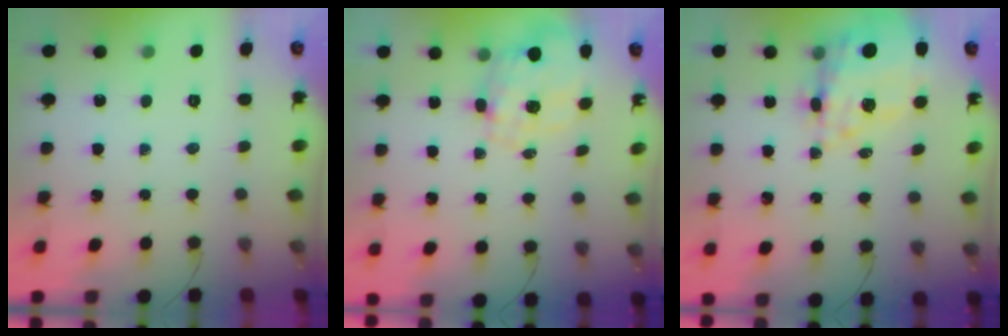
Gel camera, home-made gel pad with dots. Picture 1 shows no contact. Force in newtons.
{"total": 2.8, "press": 2.6, "slide": 1.0}
{"total": 13.9, "press": 13.2, "slide": 4.3}